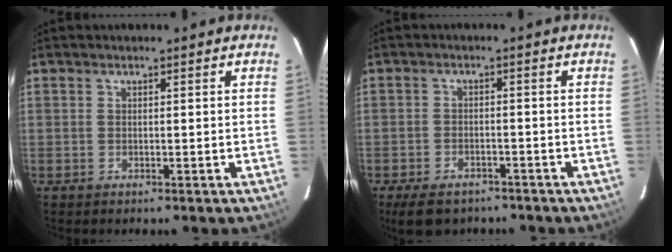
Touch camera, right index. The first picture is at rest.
{"total": 7.9, "force": [-5.9, 4.0, 3.4], "torque": [-0.084, -0.002, -0.090]}